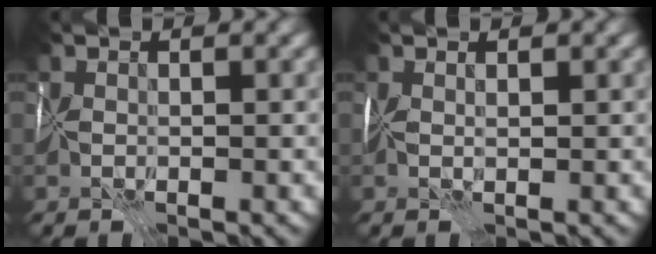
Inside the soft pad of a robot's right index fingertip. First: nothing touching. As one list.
[{"total": 0.7, "force": [0.4, -0.6, -0.2], "torque": [0.014, -0.001, 0.006]}]